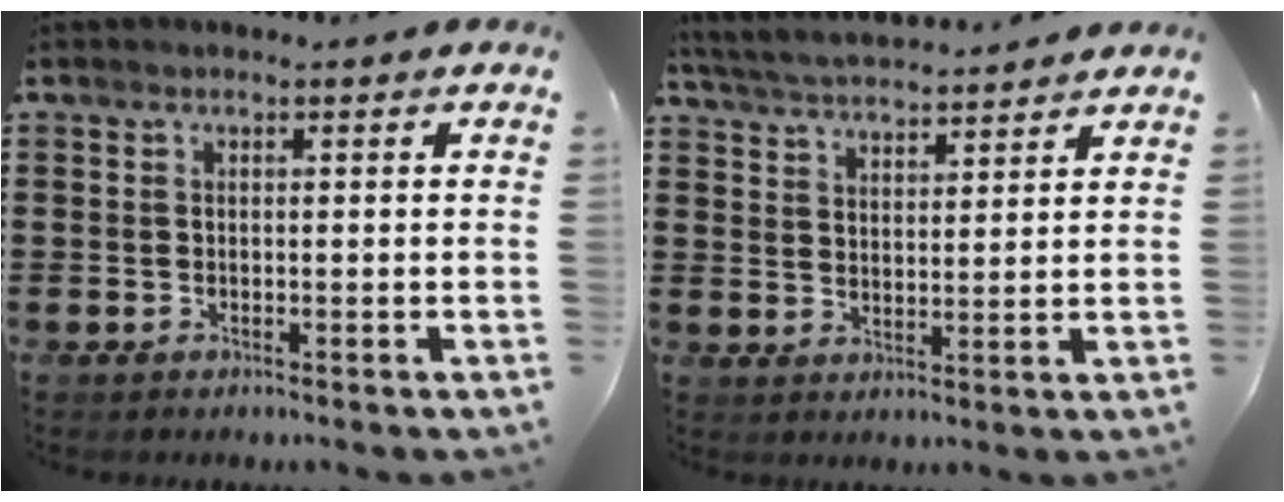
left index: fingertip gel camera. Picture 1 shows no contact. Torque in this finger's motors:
{"motor_torque": [2.14, 0.00, 0.16, 0.08]}